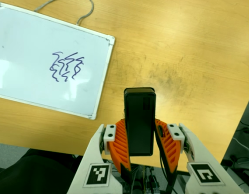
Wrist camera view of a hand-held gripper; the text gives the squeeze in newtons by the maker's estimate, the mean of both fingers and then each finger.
{"total": 4.5, "left": 3.3, "right": 5.6}